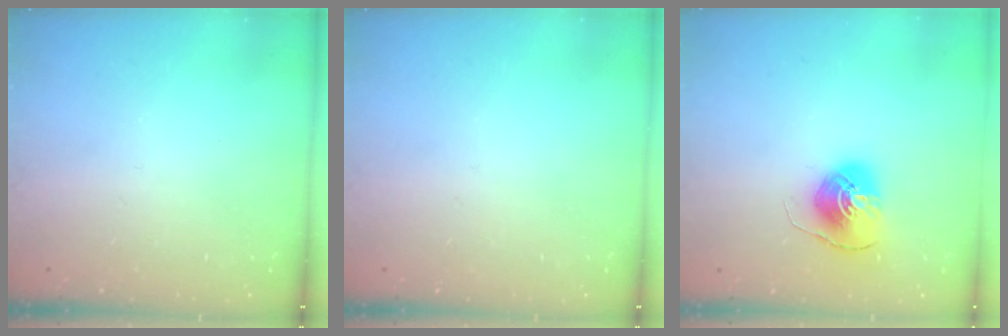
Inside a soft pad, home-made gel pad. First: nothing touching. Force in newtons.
{"total": 0.0}
{"total": 8.8, "press": 8.7, "slide": 0.7}